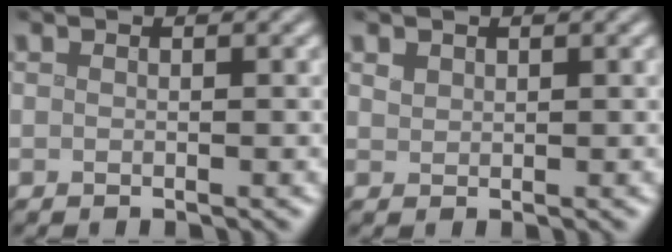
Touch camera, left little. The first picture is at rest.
{"total": 0.9, "force": [0.7, 0.5, 0.2], "torque": [-0.005, -0.001, 0.017]}